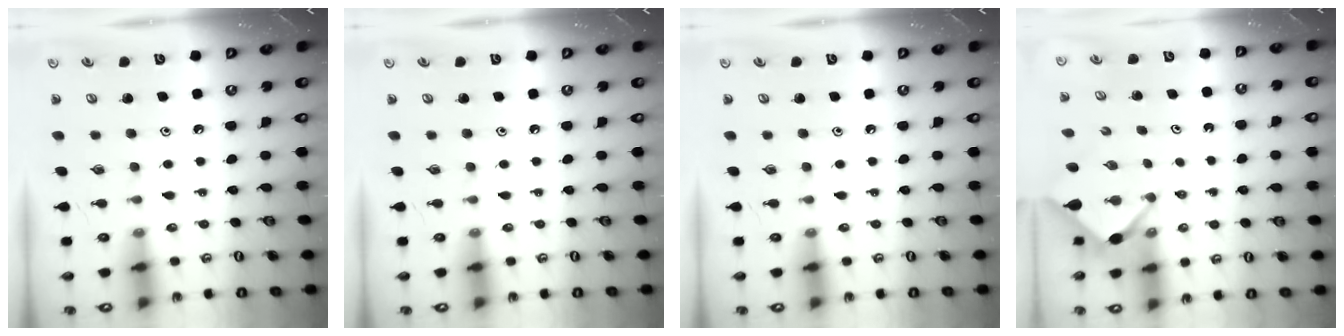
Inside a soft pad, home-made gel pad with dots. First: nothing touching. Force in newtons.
{"total": 0.0}
{"total": 0.0}
{"total": 3.4, "press": 3.4, "slide": 0.3}